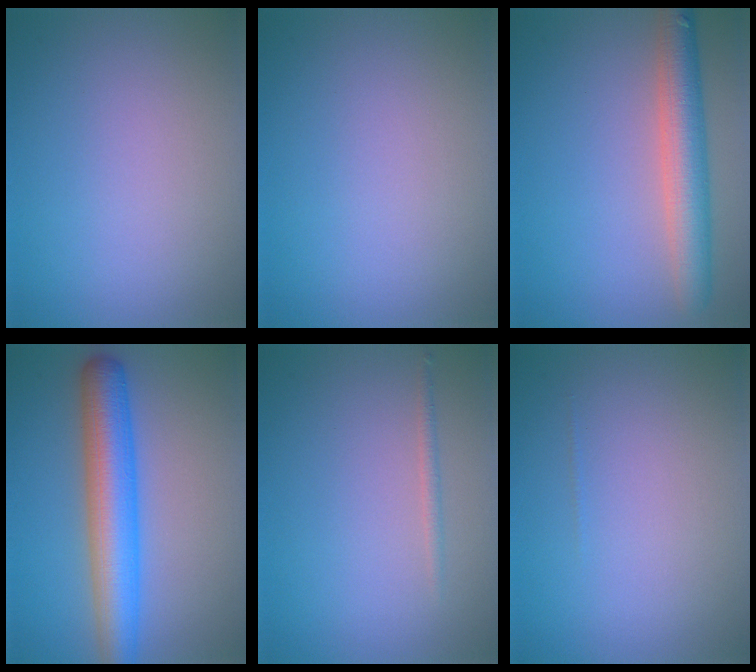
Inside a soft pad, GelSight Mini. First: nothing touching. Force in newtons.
{"total": 0.0}
{"total": 5.4, "press": 5.4, "slide": 0.2}
{"total": 6.9, "press": 6.8, "slide": 0.1}
{"total": 0.8, "press": 0.8, "slide": 0.0}
{"total": 0.0}